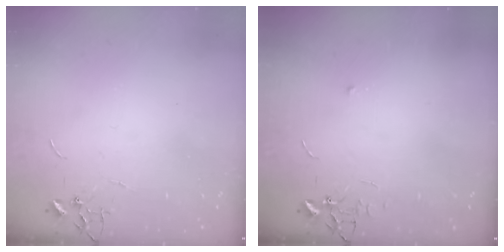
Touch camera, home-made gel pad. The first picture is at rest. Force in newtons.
{"total": 4.7, "press": 4.6, "slide": 0.7}